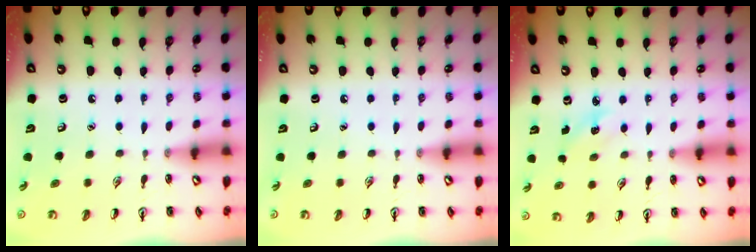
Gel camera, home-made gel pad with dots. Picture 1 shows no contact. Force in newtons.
{"total": 0.0}
{"total": 2.5, "press": 2.4, "slide": 0.9}